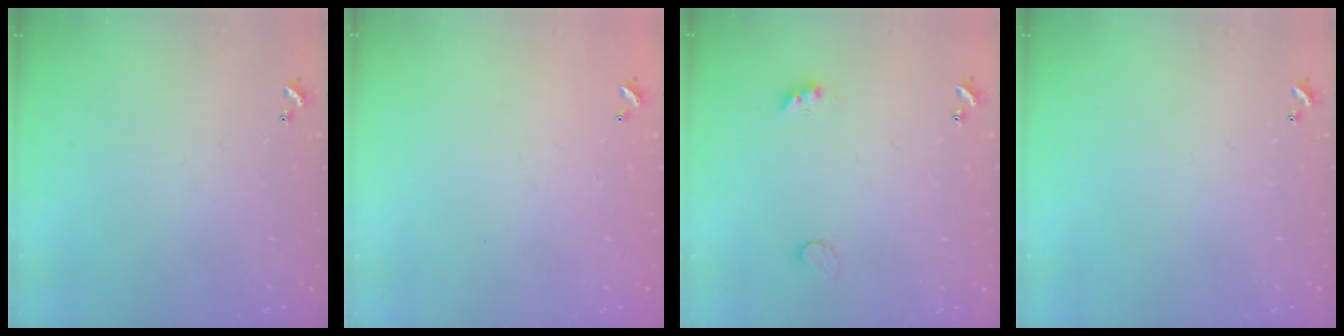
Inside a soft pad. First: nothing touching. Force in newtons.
{"total": 2.9, "press": 2.9, "slide": 0.1}
{"total": 5.0, "press": 4.9, "slide": 1.0}
{"total": 0.0}